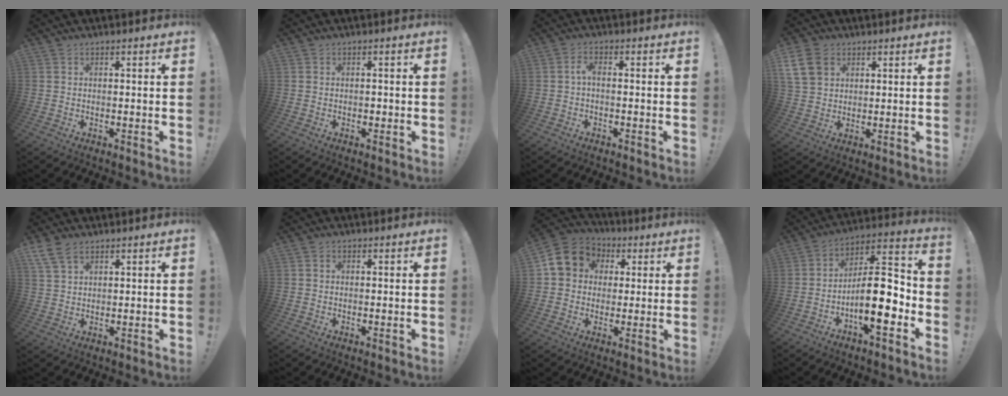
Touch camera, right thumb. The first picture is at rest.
{"total": 1.1, "force": [-0.6, 0.8, 0.4], "torque": [-0.008, 0.004, -0.010]}
{"total": 2.9, "force": [-0.6, 0.9, 2.7], "torque": [-0.057, 0.007, -0.014]}
{"total": 10.2, "force": [4.5, 7.6, 5.2], "torque": [-0.100, -0.013, 0.093]}
{"total": 6.4, "force": [4.3, 3.4, 3.4], "torque": [-0.066, -0.010, 0.086]}
{"total": 0.8, "force": [0.0, 0.8, 0.3], "torque": [-0.008, 0.005, 0.001]}
{"total": 11.1, "force": [2.6, 9.8, 4.6], "torque": [-0.062, 0.000, 0.058]}
{"total": 16.8, "force": [-5.1, 5.4, 15.0], "torque": [-0.245, 0.022, -0.082]}